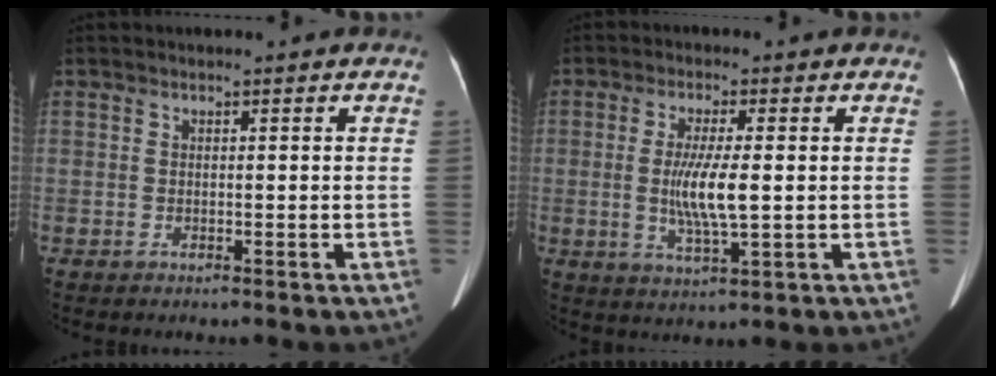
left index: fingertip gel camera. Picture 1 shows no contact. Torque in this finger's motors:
{"motor_torque": [1.40, 0.13, 0.69, 0.10]}